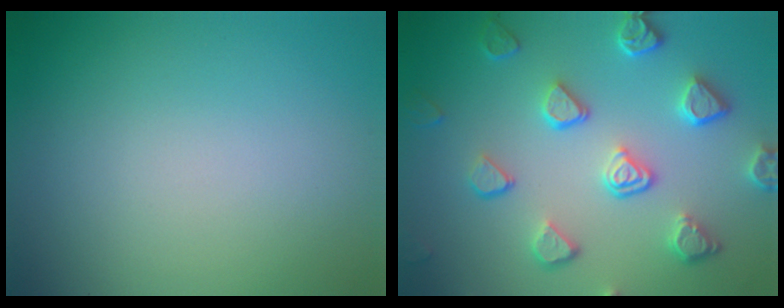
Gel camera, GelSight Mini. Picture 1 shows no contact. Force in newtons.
{"total": 4.6, "press": 3.9, "slide": 2.4}